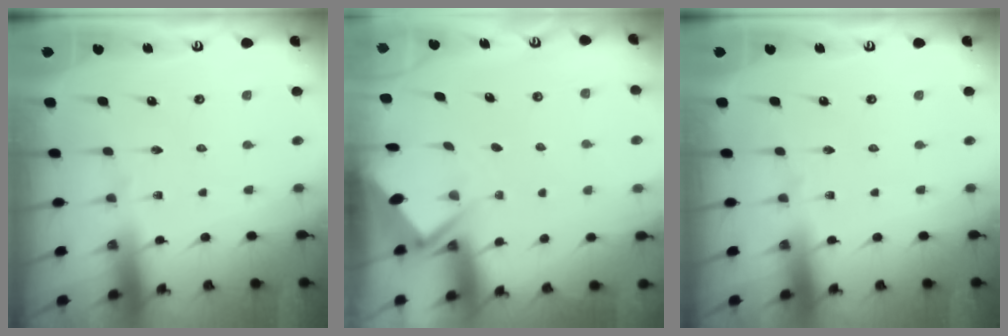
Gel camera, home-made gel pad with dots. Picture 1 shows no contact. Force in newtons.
{"total": 3.0, "press": 2.9, "slide": 0.4}
{"total": 0.0}